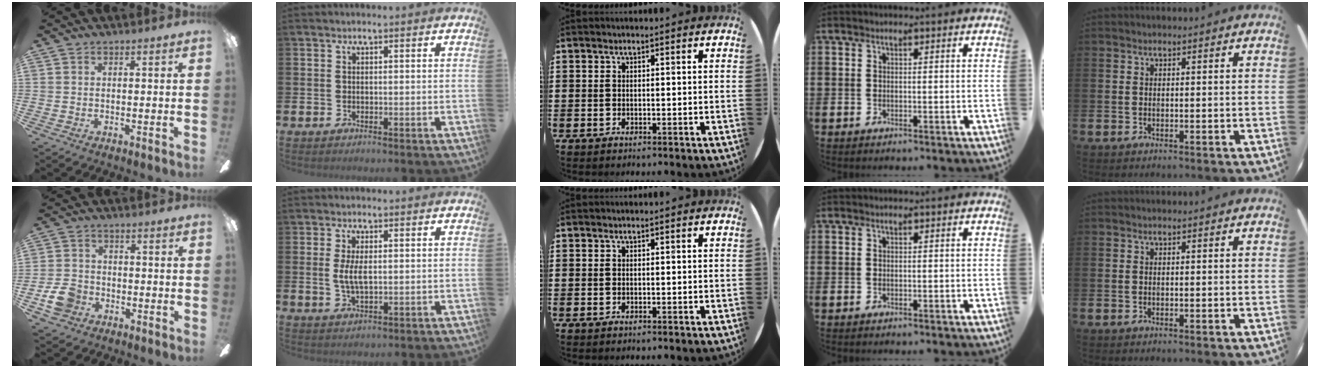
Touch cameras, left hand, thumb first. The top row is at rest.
{"thumb": {"total": 7.2, "force": [-2.9, 5.6, 3.5], "torque": [-0.088, 0.017, -0.055]}, "index": {"total": 3.8, "force": [0.4, 1.6, 3.5], "torque": [-0.063, 0.003, 0.004]}}